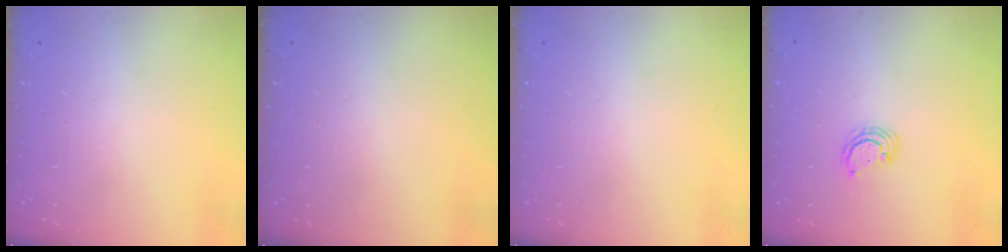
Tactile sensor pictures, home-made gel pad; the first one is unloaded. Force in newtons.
{"total": 0.0}
{"total": 0.0}
{"total": 3.5, "press": 3.5, "slide": 0.3}